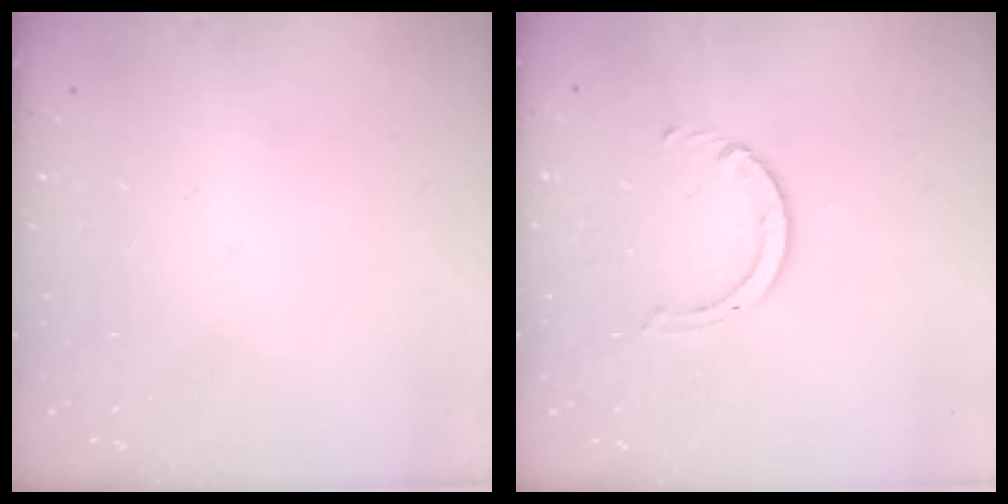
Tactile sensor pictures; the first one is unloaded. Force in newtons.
{"total": 2.5, "press": 2.4, "slide": 0.3}